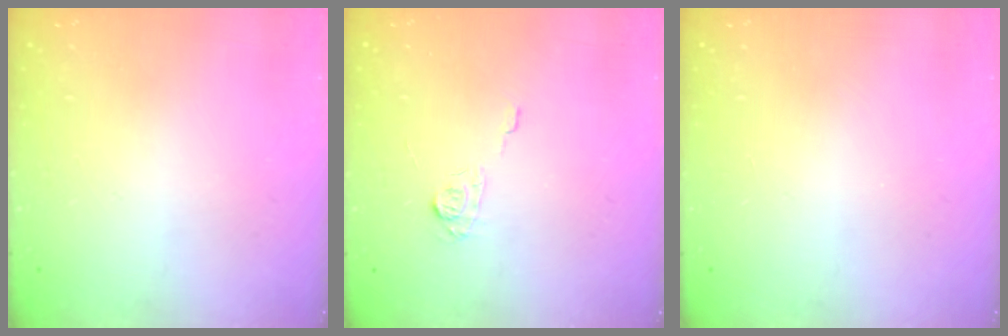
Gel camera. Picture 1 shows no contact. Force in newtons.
{"total": 5.8, "press": 5.7, "slide": 0.8}
{"total": 0.0}